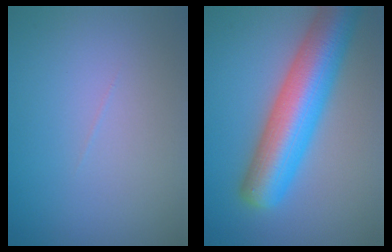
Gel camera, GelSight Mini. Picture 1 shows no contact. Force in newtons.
{"total": 9.8, "press": 9.8, "slide": 0.3}